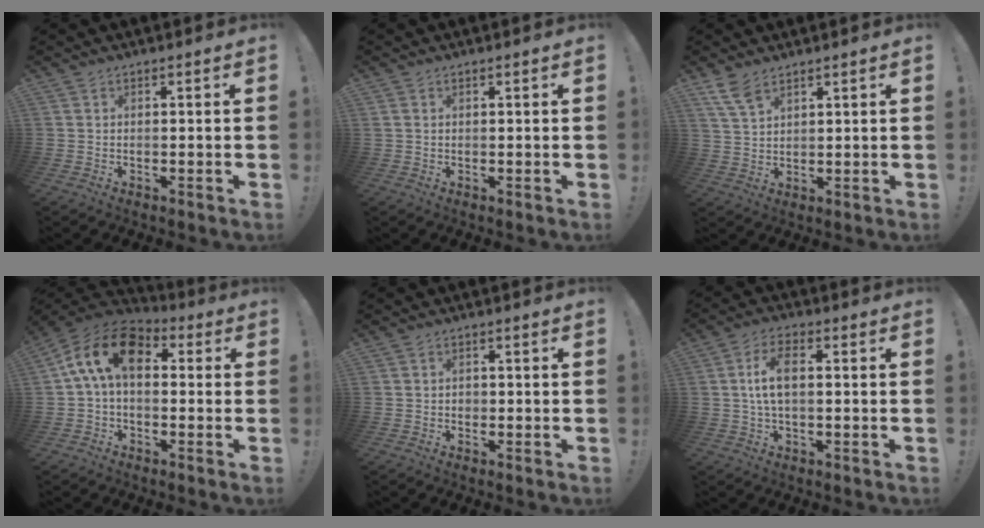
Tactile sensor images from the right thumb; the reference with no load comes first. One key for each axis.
{"total": 1.0, "fx": 0.4, "fy": 0.8, "fz": 0.4, "tx": -0.015, "ty": 0.004, "tz": 0.010}
{"total": 6.3, "fx": 4.5, "fy": 2.6, "fz": 3.5, "tx": -0.064, "ty": -0.025, "tz": 0.086}
{"total": 15.1, "fx": 3.7, "fy": 8.7, "fz": 11.7, "tx": -0.220, "ty": 0.006, "tz": 0.066}
{"total": 1.1, "fx": -0.3, "fy": 1.0, "fz": 0.4, "tx": -0.002, "ty": 0.002, "tz": -0.008}
{"total": 7.7, "fx": 0.7, "fy": 3.7, "fz": 6.7, "tx": -0.127, "ty": 0.005, "tz": 0.011}